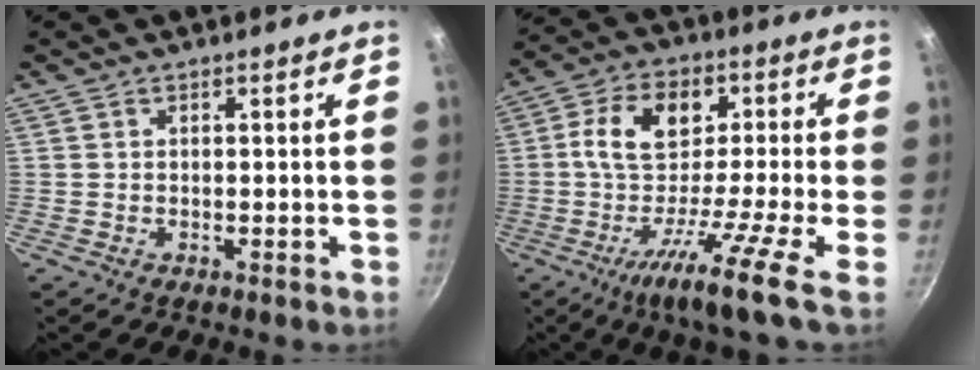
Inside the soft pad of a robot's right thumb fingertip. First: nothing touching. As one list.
[{"total": 14.8, "force": [-4.7, 3.9, 13.5], "torque": [-0.236, 0.018, -0.118]}]